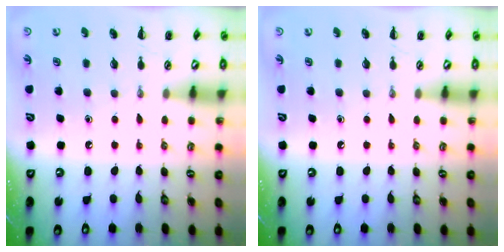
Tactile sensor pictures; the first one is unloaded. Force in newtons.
{"total": 0.0}